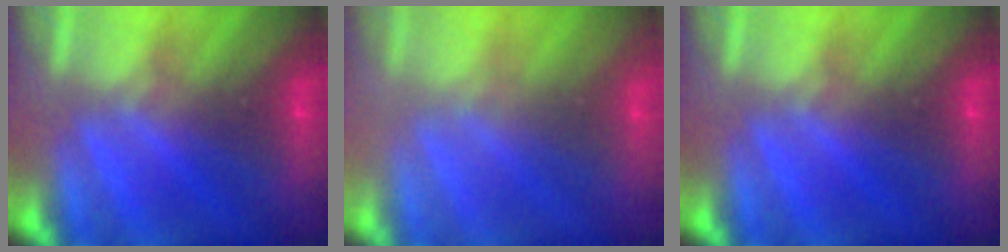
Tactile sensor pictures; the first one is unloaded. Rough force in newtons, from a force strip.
{"total": 2.9}
{"total": 0.0}